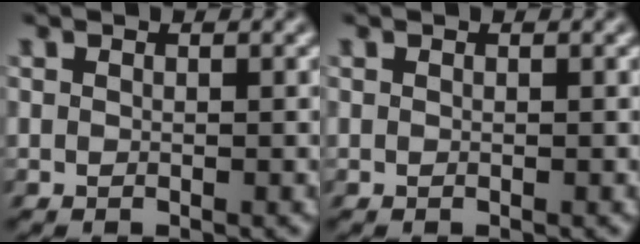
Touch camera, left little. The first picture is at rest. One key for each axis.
{"total": 0.0}